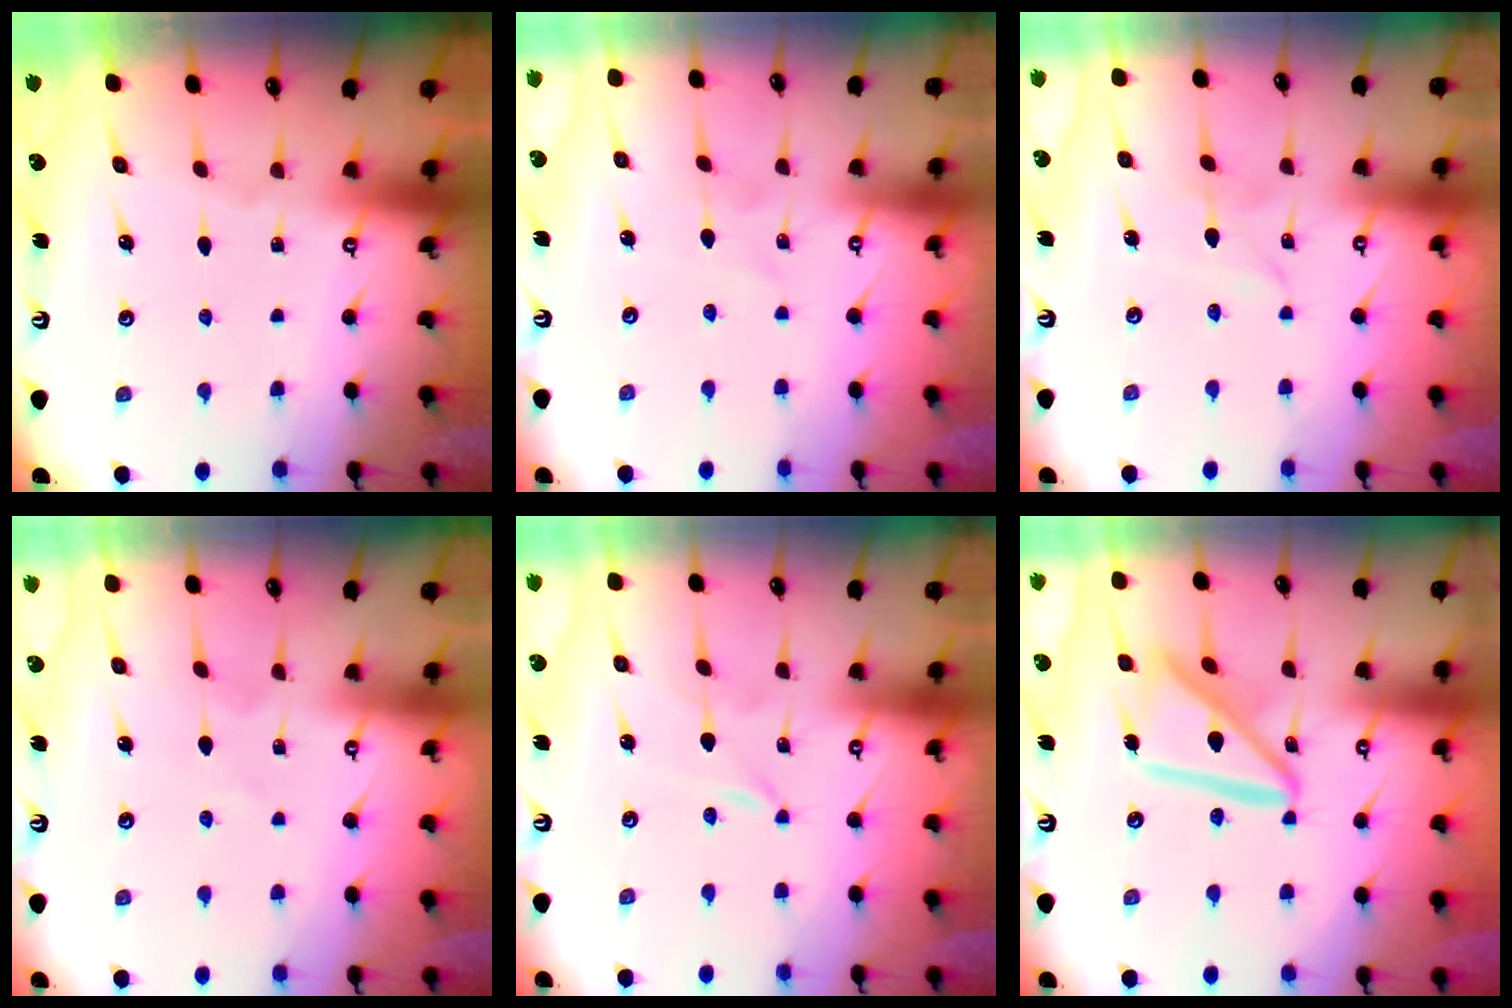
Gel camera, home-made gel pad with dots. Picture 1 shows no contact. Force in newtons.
{"total": 2.3, "press": 2.3, "slide": 0.2}
{"total": 1.9, "press": 1.9, "slide": 0.2}
{"total": 1.5, "press": 1.5, "slide": 0.3}
{"total": 0.0}
{"total": 14.5, "press": 14.5, "slide": 1.5}